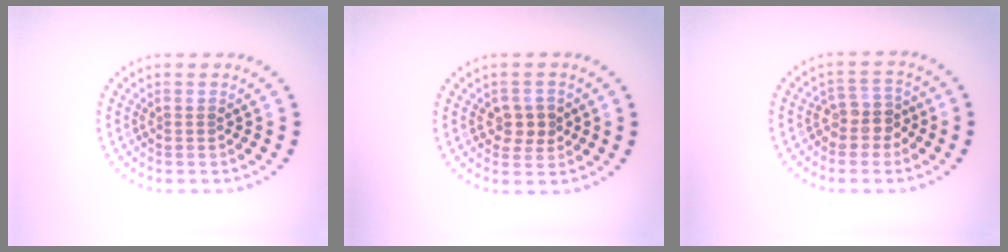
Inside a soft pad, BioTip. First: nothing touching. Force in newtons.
{"total": 2.2, "press": 2.2, "slide": 0.5}
{"total": 2.5, "press": 2.2, "slide": 1.2}